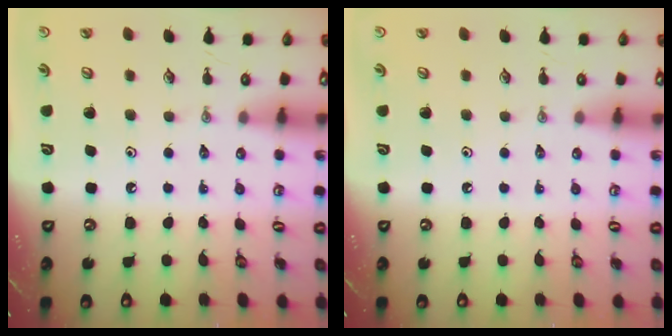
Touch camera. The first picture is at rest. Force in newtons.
{"total": 0.0}